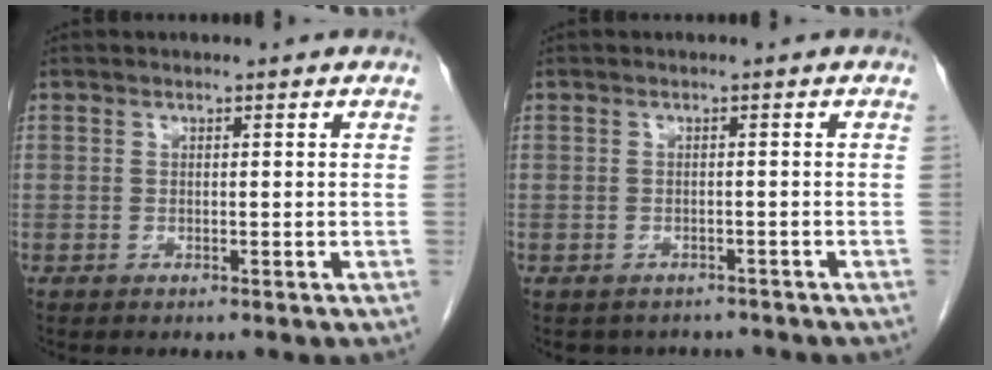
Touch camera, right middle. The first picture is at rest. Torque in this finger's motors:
{"motor_torque": [0.01, -0.01, 0.00, 0.00]}